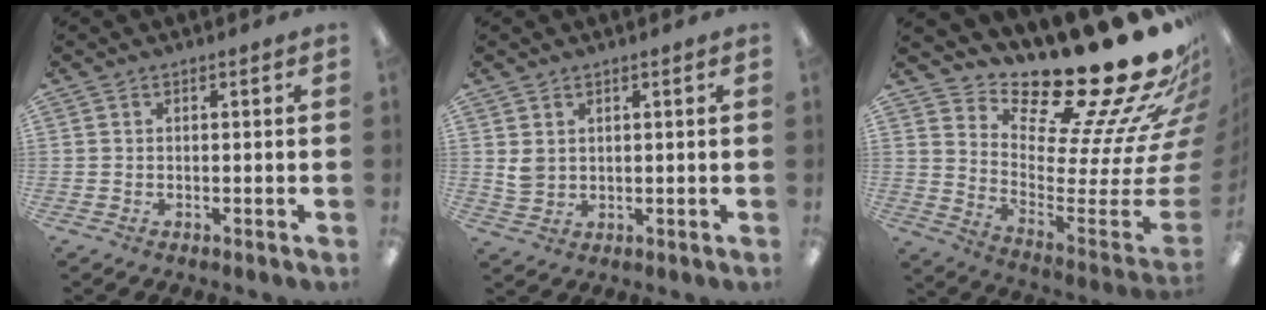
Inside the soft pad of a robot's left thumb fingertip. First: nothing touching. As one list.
[{"total": 3.3, "force": [1.7, 2.4, 1.4], "torque": [-0.021, -0.003, 0.032]}, {"total": 28.1, "force": [22.6, 6.5, 15.4], "torque": [-0.172, -0.211, 0.391]}]